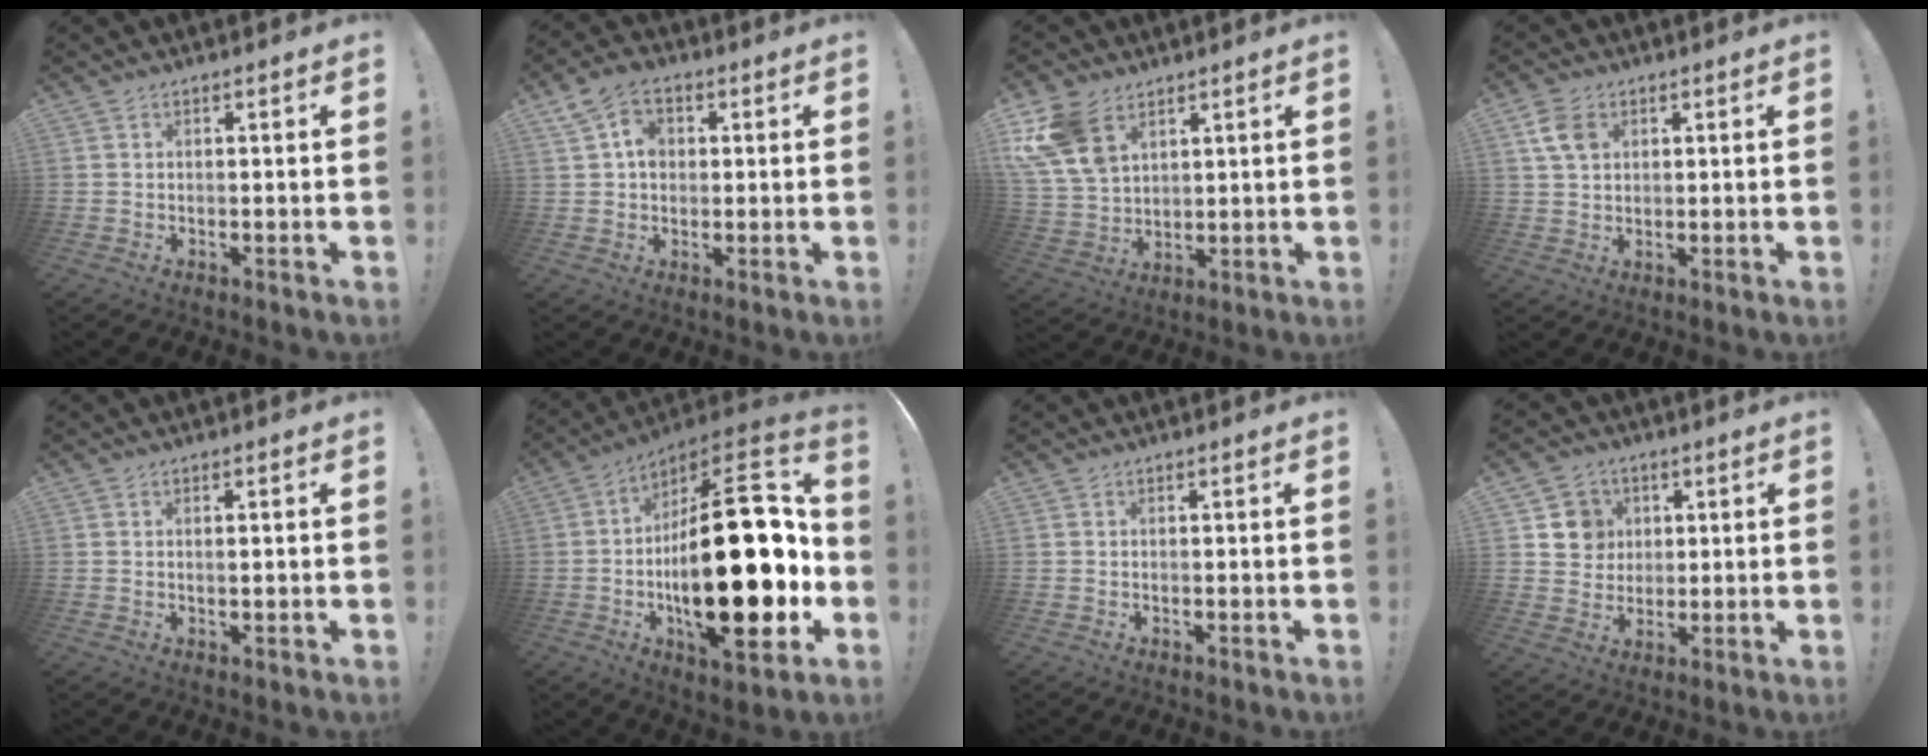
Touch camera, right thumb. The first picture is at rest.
{"total": 8.5, "force": [2.3, 6.6, 4.8], "torque": [-0.072, 0.003, 0.046]}
{"total": 14.5, "force": [7.5, 9.6, 7.9], "torque": [-0.154, -0.035, 0.147]}
{"total": 6.9, "force": [2.6, 5.1, 3.8], "torque": [-0.063, -0.002, 0.049]}
{"total": 1.1, "force": [0.4, -0.1, 1.0], "torque": [-0.014, -0.003, 0.004]}
{"total": 35.2, "force": [-3.7, 14.5, 31.8], "torque": [-0.500, 0.017, -0.049]}
{"total": 0.0}
{"total": 8.6, "force": [2.9, 8.0, 1.3], "torque": [-0.007, -0.020, 0.060]}